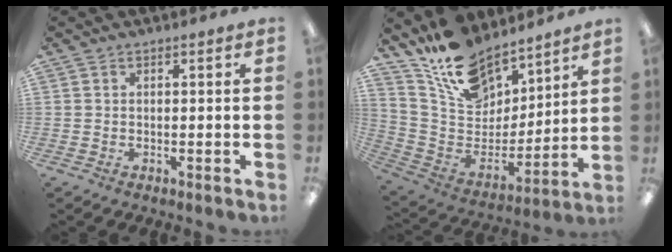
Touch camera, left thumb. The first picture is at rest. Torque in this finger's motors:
{"motor_torque": [0.34, 0.34, 1.38, -1.39, 0.11]}